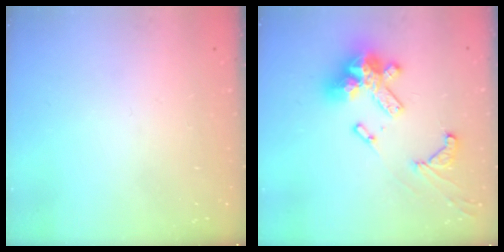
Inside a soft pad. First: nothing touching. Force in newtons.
{"total": 18.7, "press": 18.6, "slide": 1.9}